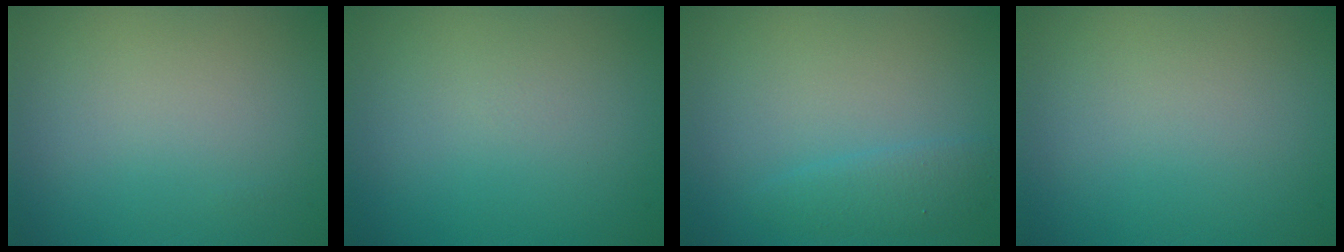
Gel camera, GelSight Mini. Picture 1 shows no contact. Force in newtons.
{"total": 0.0}
{"total": 1.7, "press": 1.7, "slide": 0.2}
{"total": 0.0}